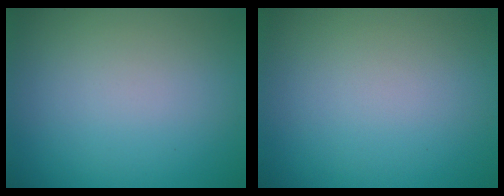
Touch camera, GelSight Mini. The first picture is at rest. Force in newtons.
{"total": 0.0}